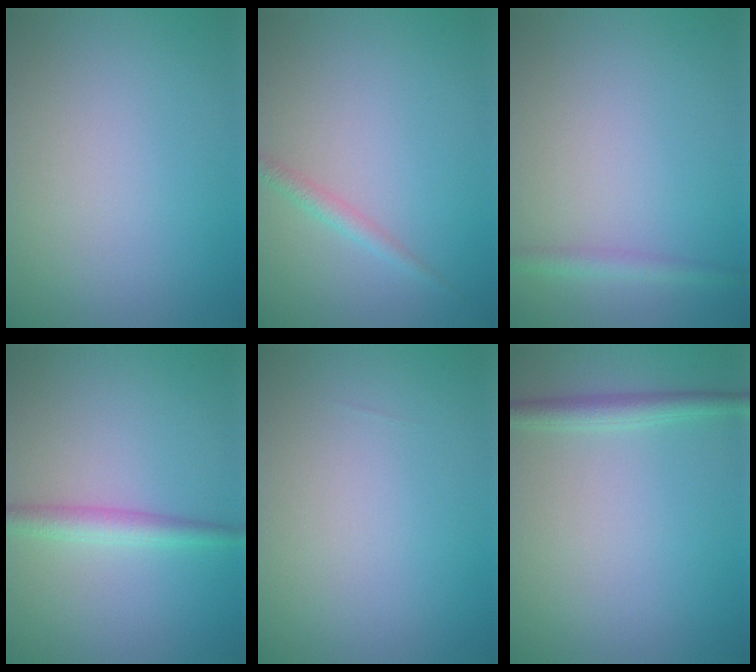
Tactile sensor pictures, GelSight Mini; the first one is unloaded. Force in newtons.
{"total": 1.4, "press": 1.4, "slide": 0.0}
{"total": 1.5, "press": 1.5, "slide": 0.0}
{"total": 2.3, "press": 2.3, "slide": 0.1}
{"total": 0.0}
{"total": 2.2, "press": 2.2, "slide": 0.1}